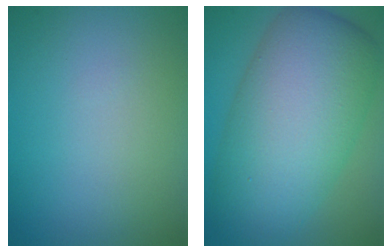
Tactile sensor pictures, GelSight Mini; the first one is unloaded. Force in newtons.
{"total": 11.1, "press": 11.1, "slide": 0.6}